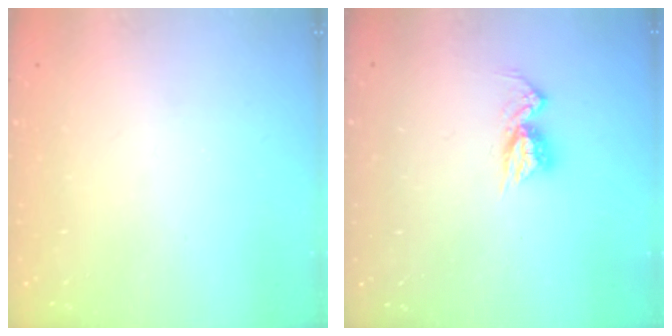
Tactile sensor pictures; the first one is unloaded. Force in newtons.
{"total": 8.1, "press": 8.1, "slide": 0.8}